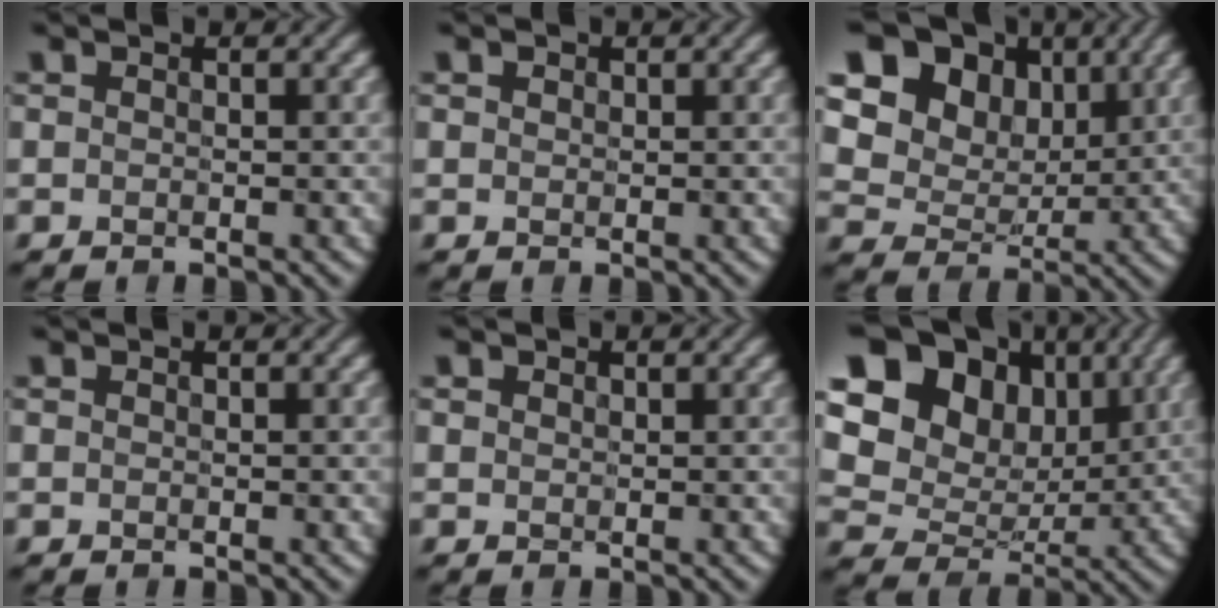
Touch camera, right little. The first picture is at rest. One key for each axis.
{"total": 0.8, "fx": 0.4, "fy": 0.6, "fz": 0.3, "tx": -0.006, "ty": -0.001, "tz": 0.010}
{"total": 15.9, "fx": 6.4, "fy": 12.0, "fz": 8.1, "tx": -0.175, "ty": 0.027, "tz": 0.125}
{"total": 0.0}
{"total": 0.7, "fx": 0.4, "fy": 0.5, "fz": 0.1, "tx": -0.004, "ty": 0.001, "tz": 0.010}
{"total": 17.5, "fx": 6.1, "fy": 13.3, "fz": 9.5, "tx": -0.204, "ty": 0.044, "tz": 0.108}